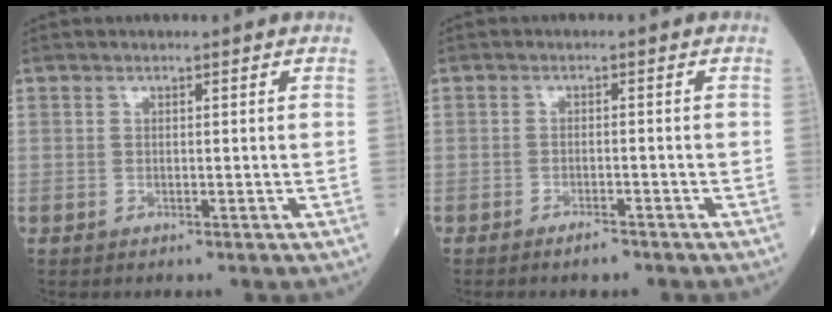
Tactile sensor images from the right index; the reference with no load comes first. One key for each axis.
{"total": 2.0, "fx": -1.6, "fy": 0.3, "fz": 1.0, "tx": -0.020, "ty": -0.002, "tz": -0.026}